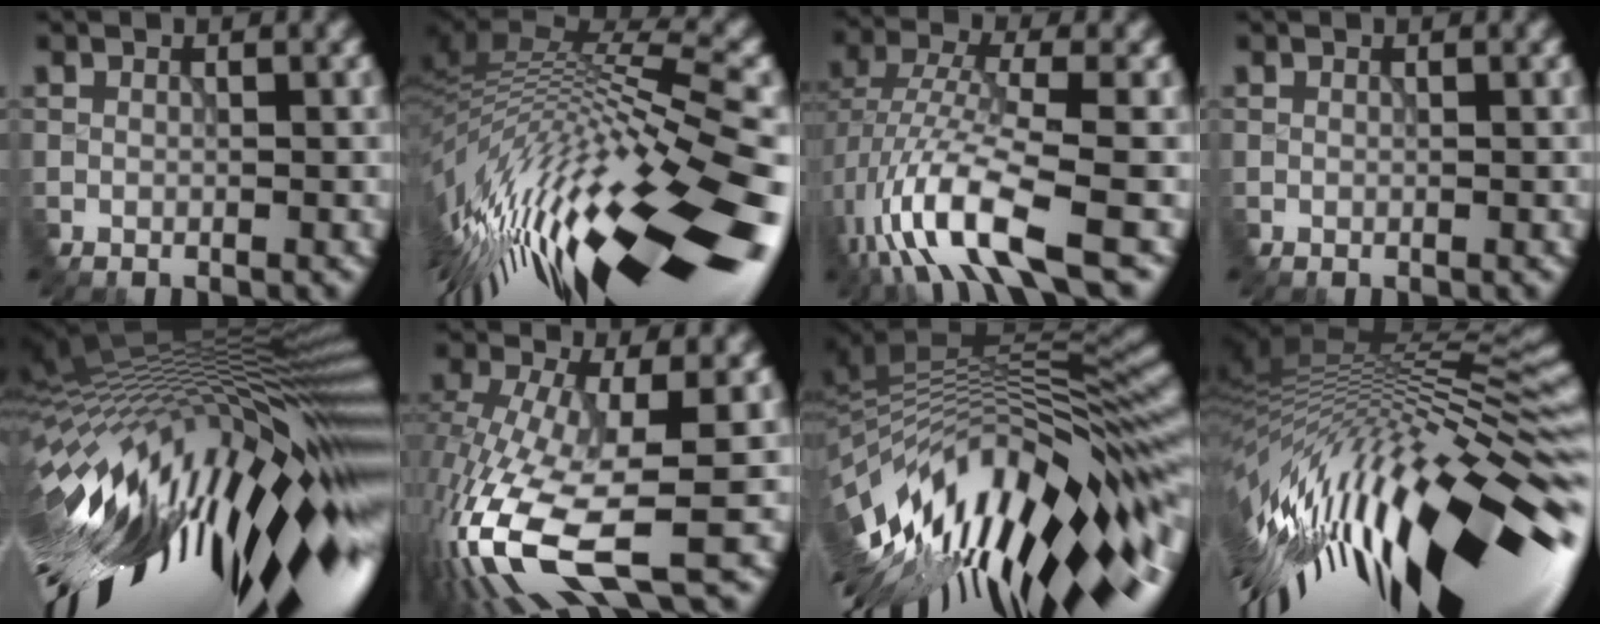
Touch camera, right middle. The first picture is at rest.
{"total": 15.8, "force": [-3.9, 4.1, 14.7], "torque": [-0.251, -0.001, -0.063]}
{"total": 9.3, "force": [-4.2, 2.9, 7.8], "torque": [-0.165, 0.008, -0.085]}
{"total": 0.0}
{"total": 18.0, "force": [-4.2, 5.1, 16.8], "torque": [-0.280, -0.004, -0.073]}
{"total": 12.1, "force": [-5.0, 4.3, 10.1], "torque": [-0.251, -0.030, -0.084]}
{"total": 15.1, "force": [-4.0, 5.6, 13.4], "torque": [-0.223, 0.002, -0.059]}
{"total": 17.2, "force": [-3.5, 4.8, 16.1], "torque": [-0.283, 0.006, -0.062]}